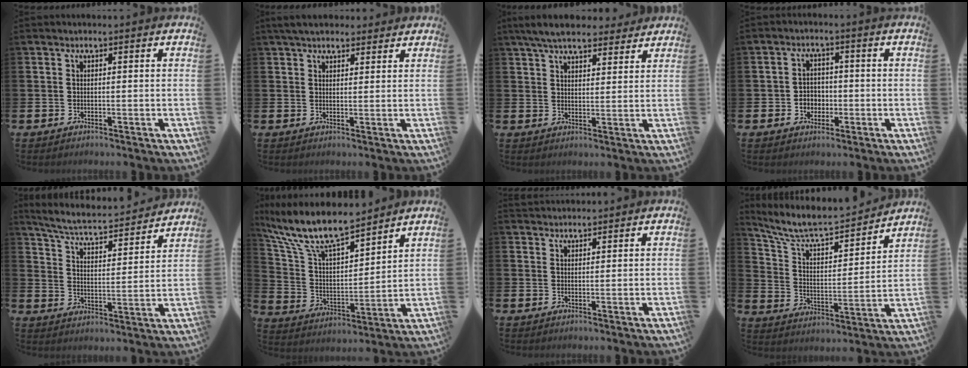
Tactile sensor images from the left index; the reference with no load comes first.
{"total": 4.2, "force": [3.7, 1.5, 1.2], "torque": [-0.031, -0.008, 0.069]}
{"total": 6.6, "force": [6.1, 1.6, 2.0], "torque": [-0.057, -0.018, 0.113]}
{"total": 2.9, "force": [-0.8, 2.6, 1.0], "torque": [-0.018, 0.003, -0.023]}
{"total": 6.0, "force": [5.5, 0.8, 2.1], "torque": [-0.073, -0.046, 0.089]}
{"total": 11.0, "force": [9.7, 2.2, 4.7], "torque": [-0.140, -0.058, 0.168]}
{"total": 2.0, "force": [2.0, 0.4, 0.0], "torque": [0.005, -0.010, 0.035]}
{"total": 8.8, "force": [7.9, 2.2, 3.3], "torque": [-0.107, -0.056, 0.135]}